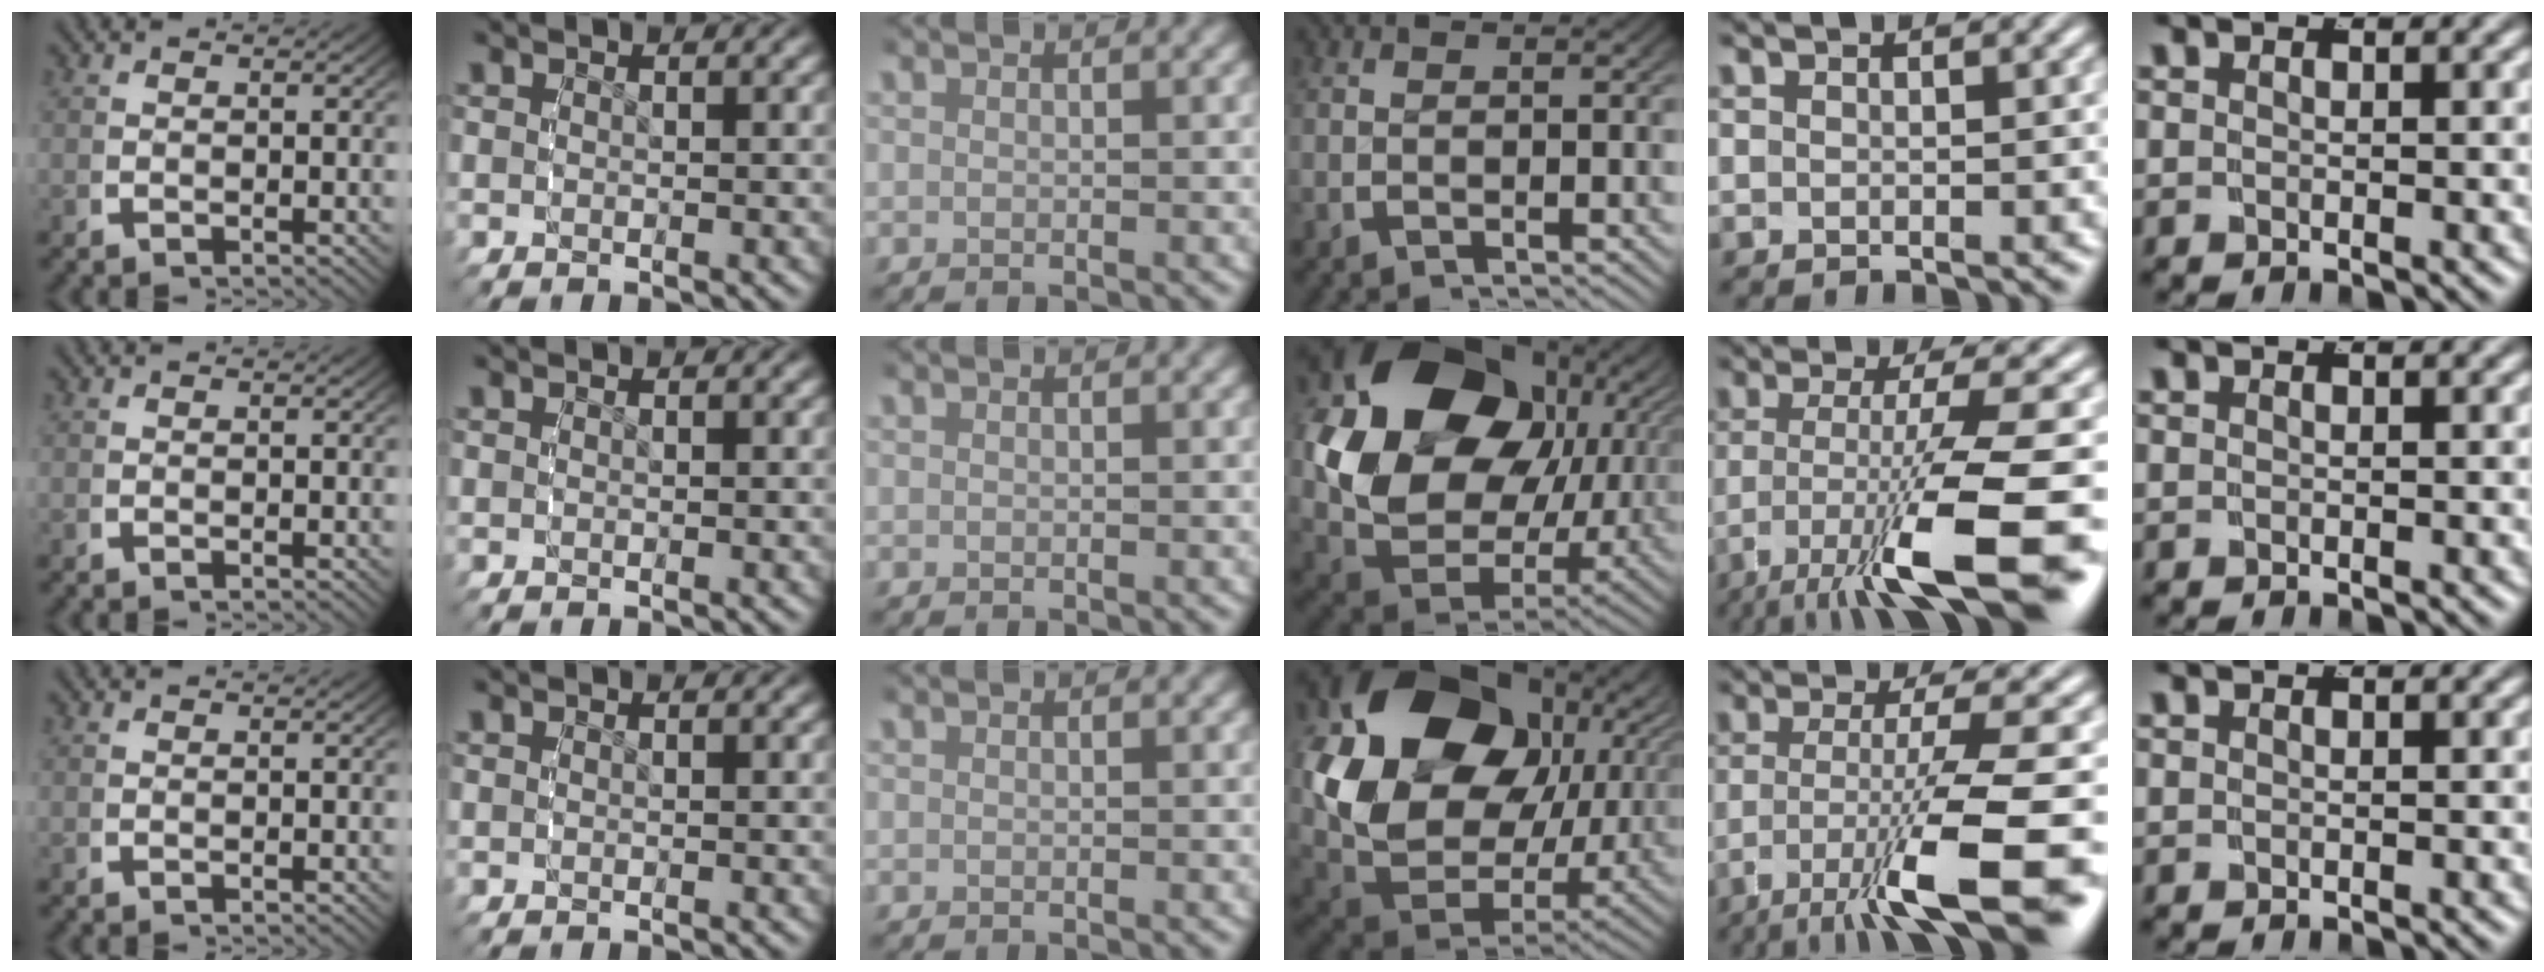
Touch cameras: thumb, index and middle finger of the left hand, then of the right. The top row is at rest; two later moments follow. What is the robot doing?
{"motion": "grasp_and_lifting", "object": "ethernet cable"}